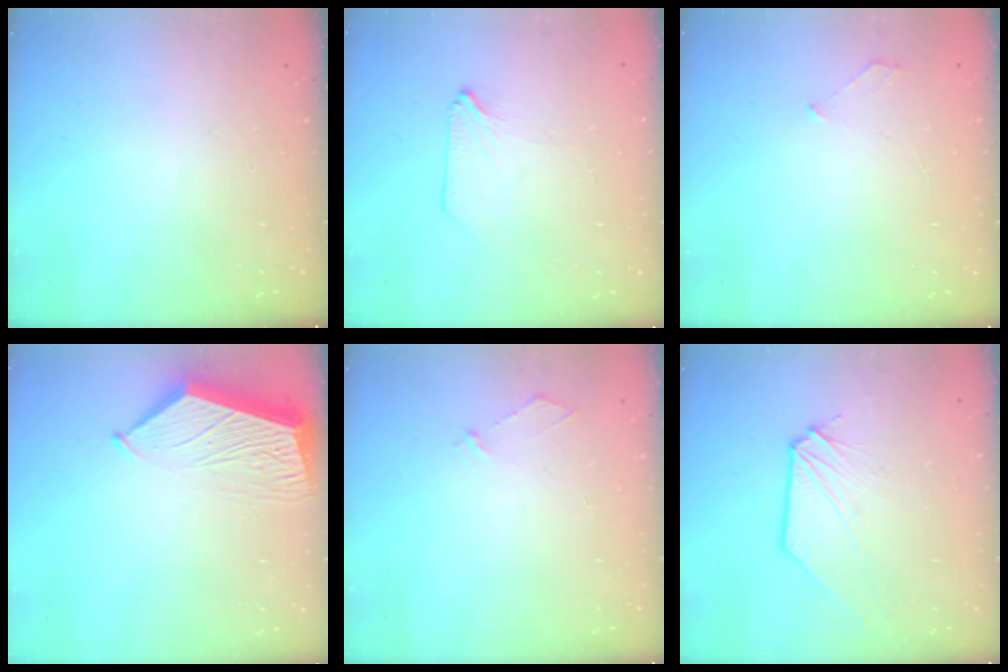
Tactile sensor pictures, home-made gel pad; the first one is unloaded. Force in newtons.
{"total": 0.6, "press": 0.6, "slide": 0.1}
{"total": 4.6, "press": 4.6, "slide": 0.8}
{"total": 7.1, "press": 7.1, "slide": 0.8}
{"total": 3.0, "press": 3.0, "slide": 0.4}
{"total": 1.1, "press": 1.1, "slide": 0.1}